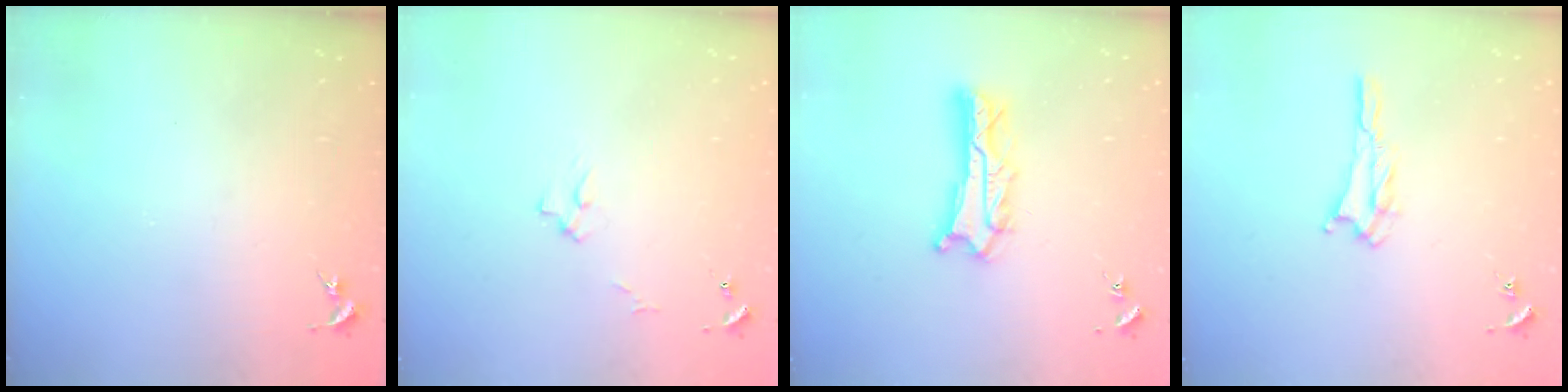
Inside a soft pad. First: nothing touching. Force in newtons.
{"total": 2.7, "press": 2.7, "slide": 0.3}
{"total": 5.0, "press": 4.9, "slide": 0.5}
{"total": 2.3, "press": 2.2, "slide": 0.4}